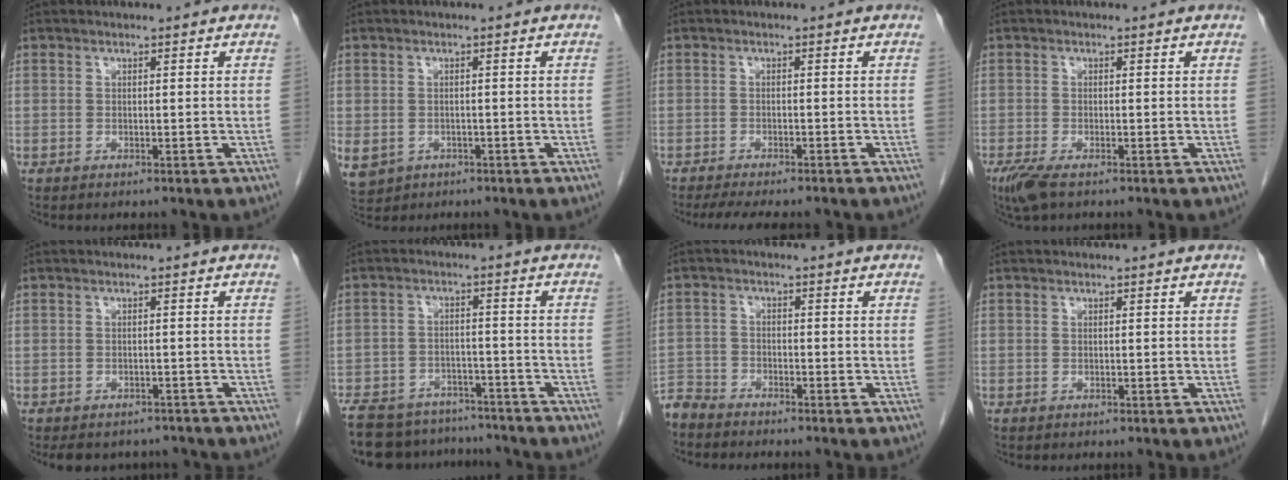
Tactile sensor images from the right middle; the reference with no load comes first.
{"total": 8.0, "force": [-3.2, 6.8, 2.8], "torque": [-0.083, -0.003, -0.041]}
{"total": 9.5, "force": [-8.2, 1.8, 4.3], "torque": [-0.058, -0.010, -0.112]}
{"total": 3.3, "force": [-2.2, 0.8, 2.4], "torque": [-0.055, -0.011, -0.041]}
{"total": 7.5, "force": [-6.6, 3.2, 1.3], "torque": [-0.012, 0.006, -0.078]}
{"total": 15.7, "force": [-13.7, 6.0, 4.9], "torque": [-0.105, 0.003, -0.192]}
{"total": 4.3, "force": [-4.2, 0.8, -0.1], "torque": [0.010, -0.011, -0.084]}
{"total": 0.0}